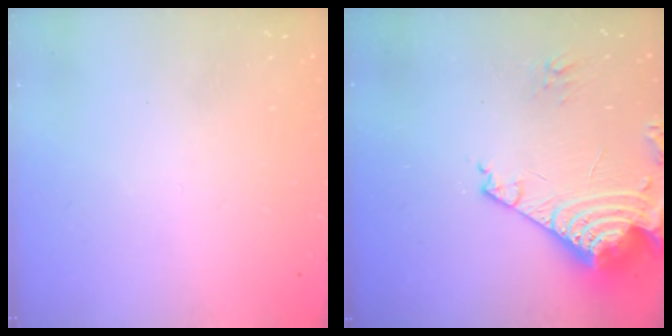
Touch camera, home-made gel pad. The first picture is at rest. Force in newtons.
{"total": 17.4, "press": 17.3, "slide": 2.0}